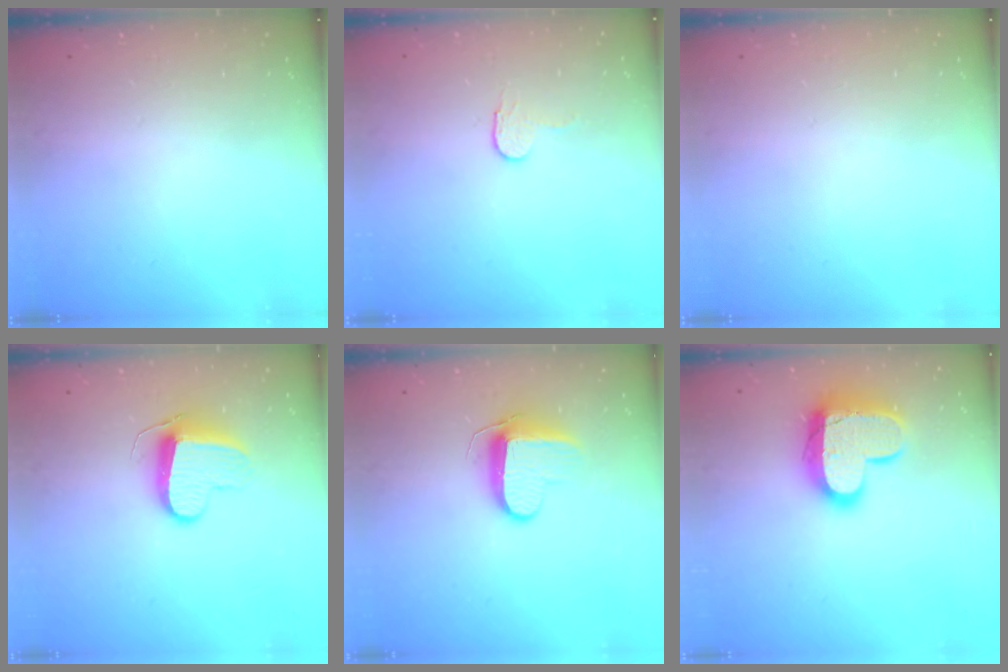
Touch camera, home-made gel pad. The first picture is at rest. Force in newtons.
{"total": 3.5, "press": 3.5, "slide": 0.2}
{"total": 0.0}
{"total": 9.5, "press": 9.5, "slide": 0.4}
{"total": 9.8, "press": 9.7, "slide": 1.1}
{"total": 16.7, "press": 16.6, "slide": 1.3}